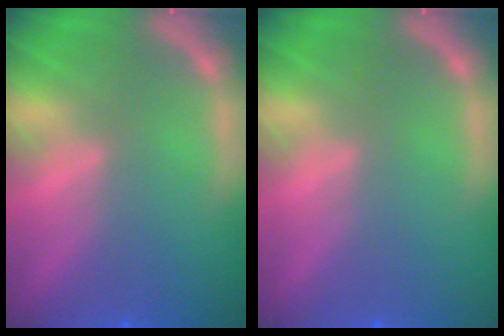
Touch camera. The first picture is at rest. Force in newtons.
{"total": 0.0}